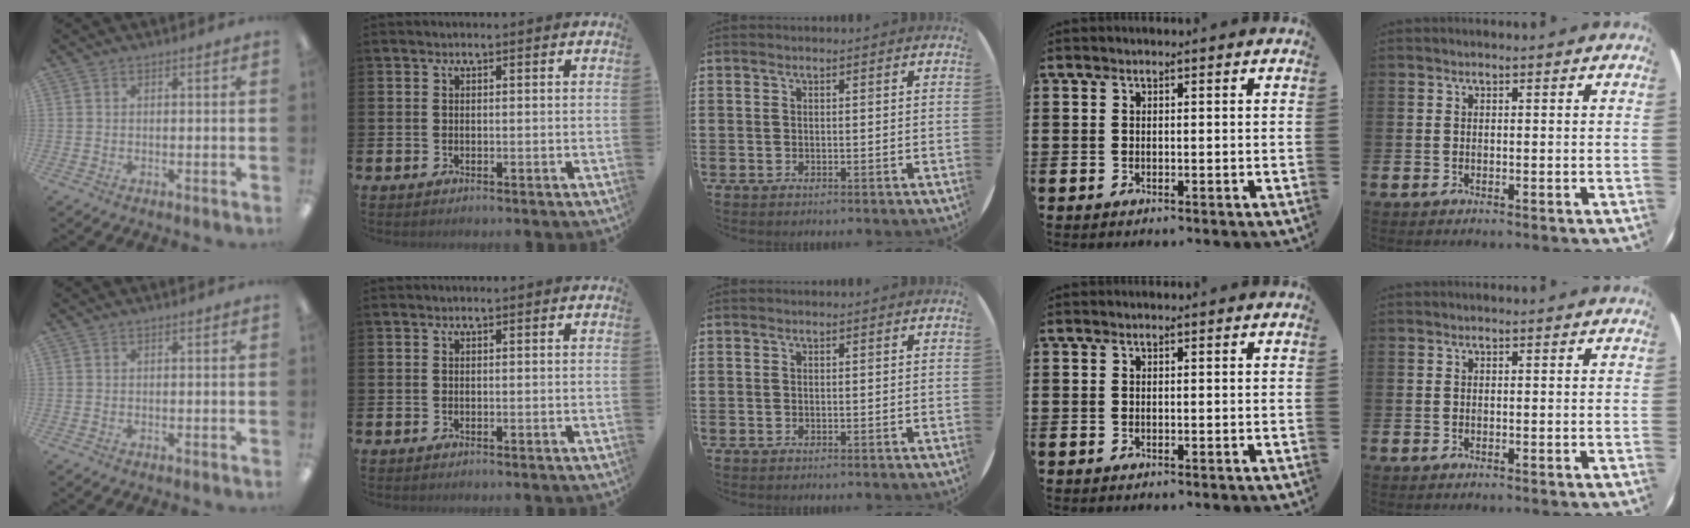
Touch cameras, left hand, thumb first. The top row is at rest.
{}